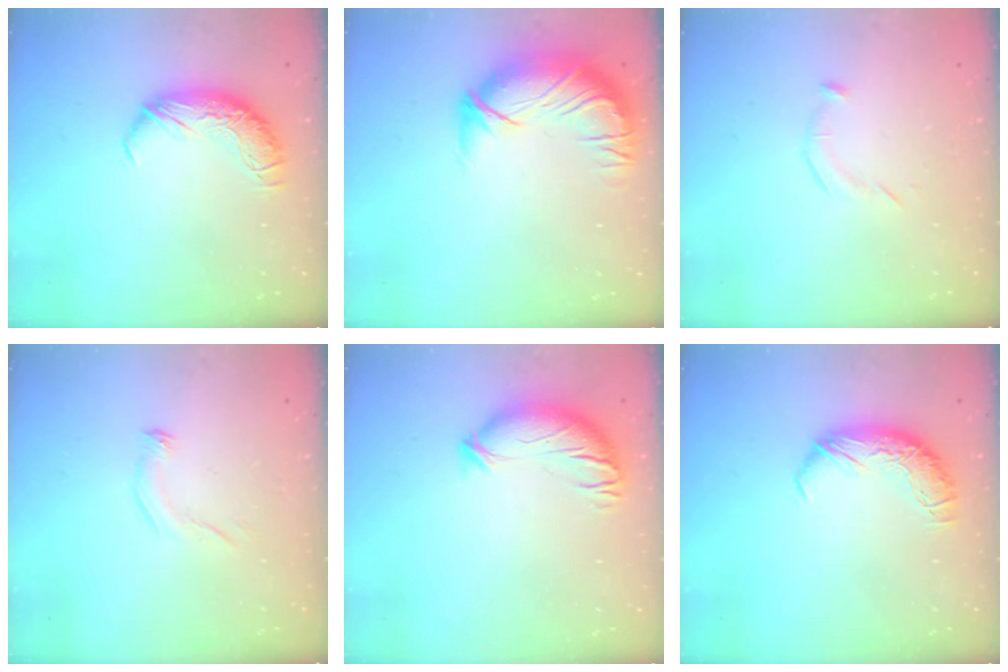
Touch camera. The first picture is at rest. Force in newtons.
{"total": 2.8, "press": 0.4, "slide": 2.8}
{"total": 5.8, "press": 5.8, "slide": 0.9}
{"total": 5.5, "press": 5.5, "slide": 0.5}
{"total": 3.6, "press": 2.9, "slide": 2.2}
{"total": 0.0}